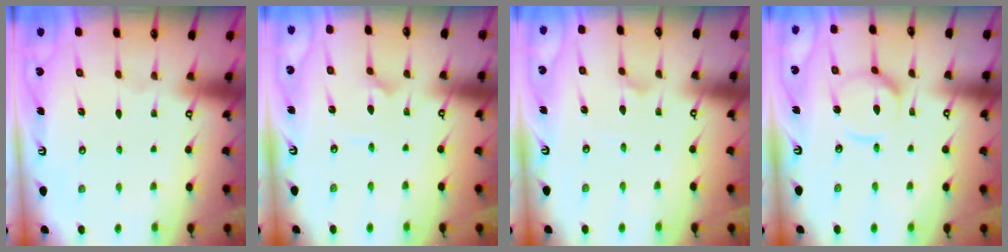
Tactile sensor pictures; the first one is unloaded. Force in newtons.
{"total": 2.9, "press": 2.9, "slide": 0.1}
{"total": 2.3, "press": 2.3, "slide": 0.2}
{"total": 11.6, "press": 11.5, "slide": 1.0}